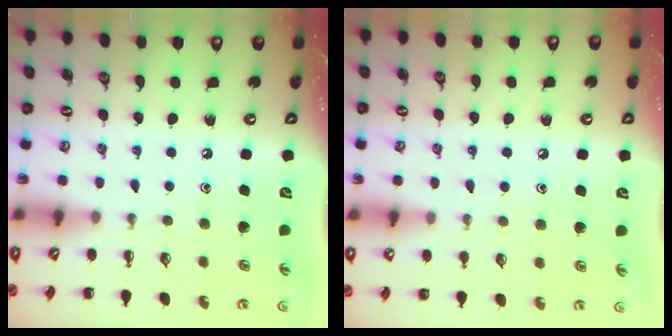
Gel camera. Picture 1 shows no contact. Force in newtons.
{"total": 5.9, "press": 5.7, "slide": 1.5}